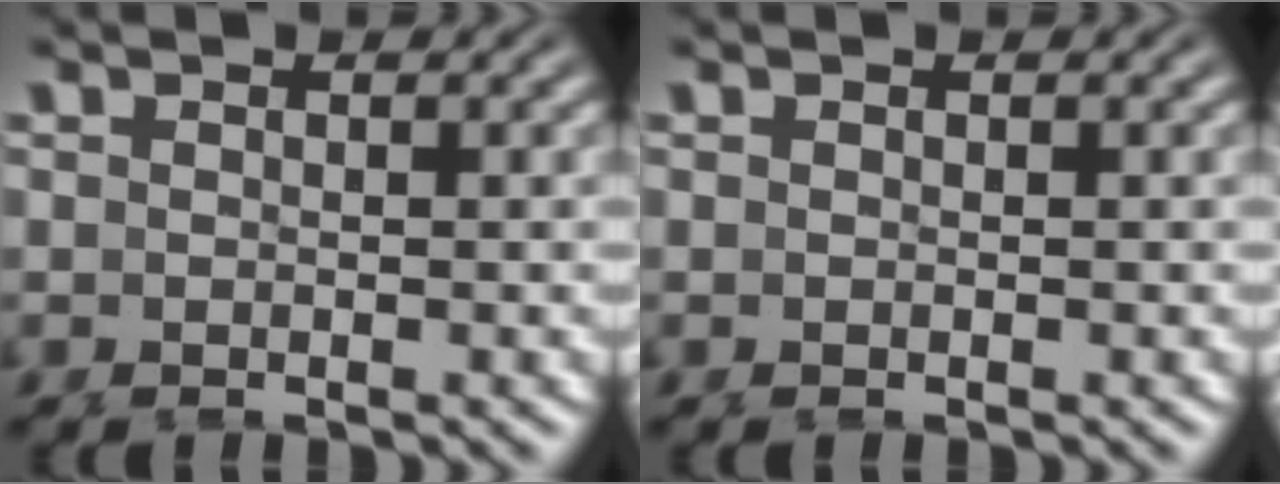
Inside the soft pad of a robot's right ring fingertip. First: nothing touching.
{"total": 0.0}